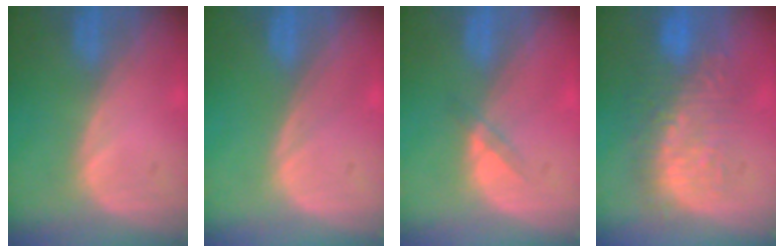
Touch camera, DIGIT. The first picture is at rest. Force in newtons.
{"total": 0.0}
{"total": 1.8, "press": 1.4, "slide": 1.0}
{"total": 10.0, "press": 9.3, "slide": 3.8}